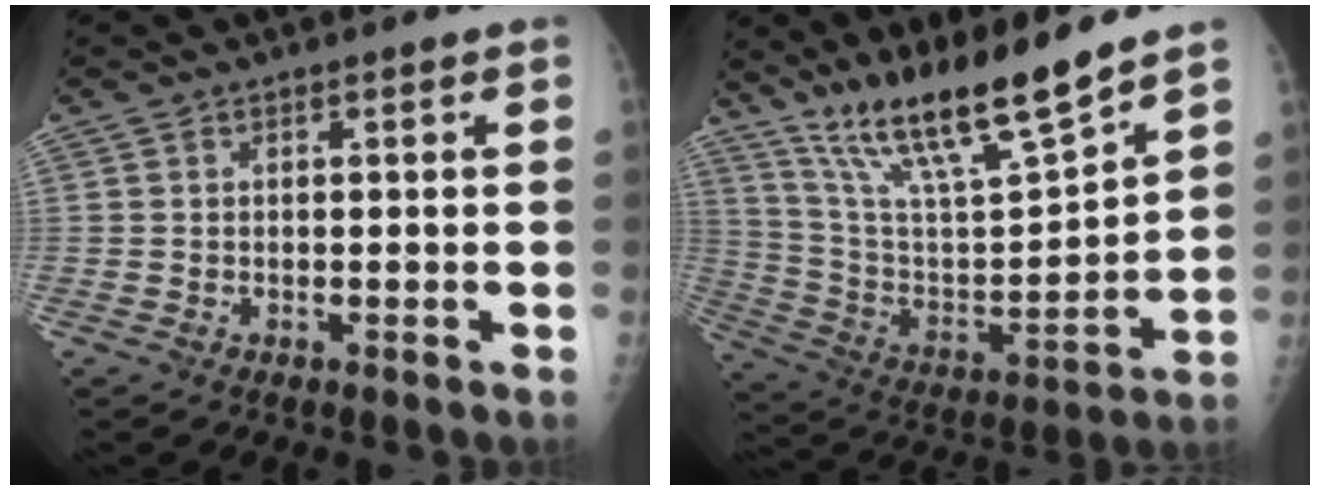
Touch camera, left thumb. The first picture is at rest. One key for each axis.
{"total": 18.1, "fx": 14.3, "fy": 1.7, "fz": 10.9, "tx": -0.176, "ty": -0.074, "tz": 0.271}